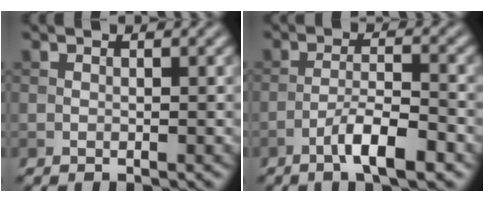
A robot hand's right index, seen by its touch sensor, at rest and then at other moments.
{"total": 5.1, "force": [-3.0, 1.0, 3.9], "torque": [-0.070, 0.007, -0.056]}